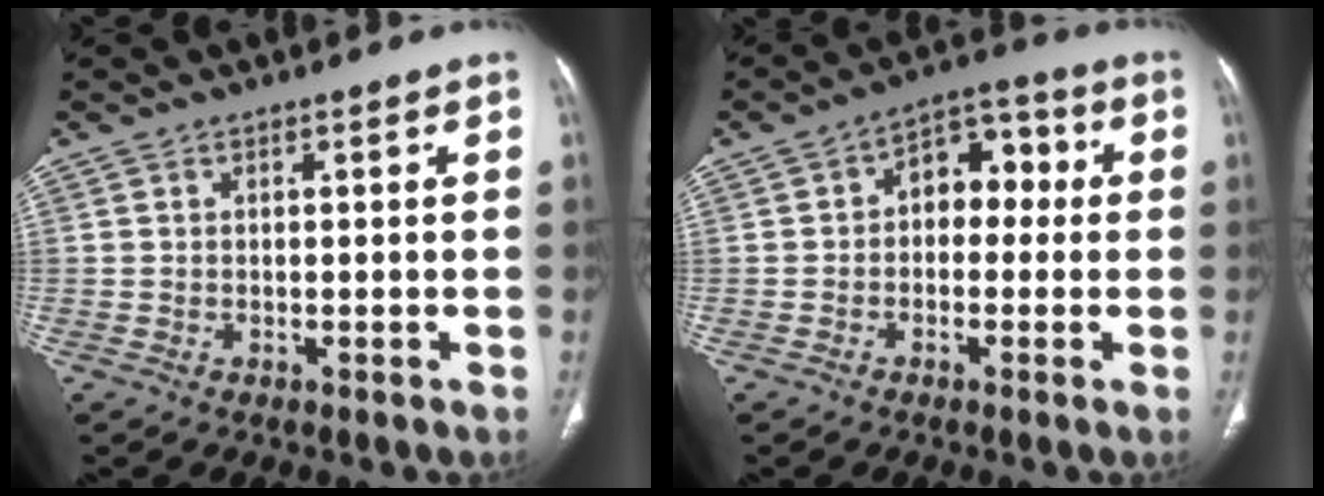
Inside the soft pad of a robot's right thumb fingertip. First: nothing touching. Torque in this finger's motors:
{"motor_torque": [0.59, 2.03, 0.77, -0.34, 0.03]}